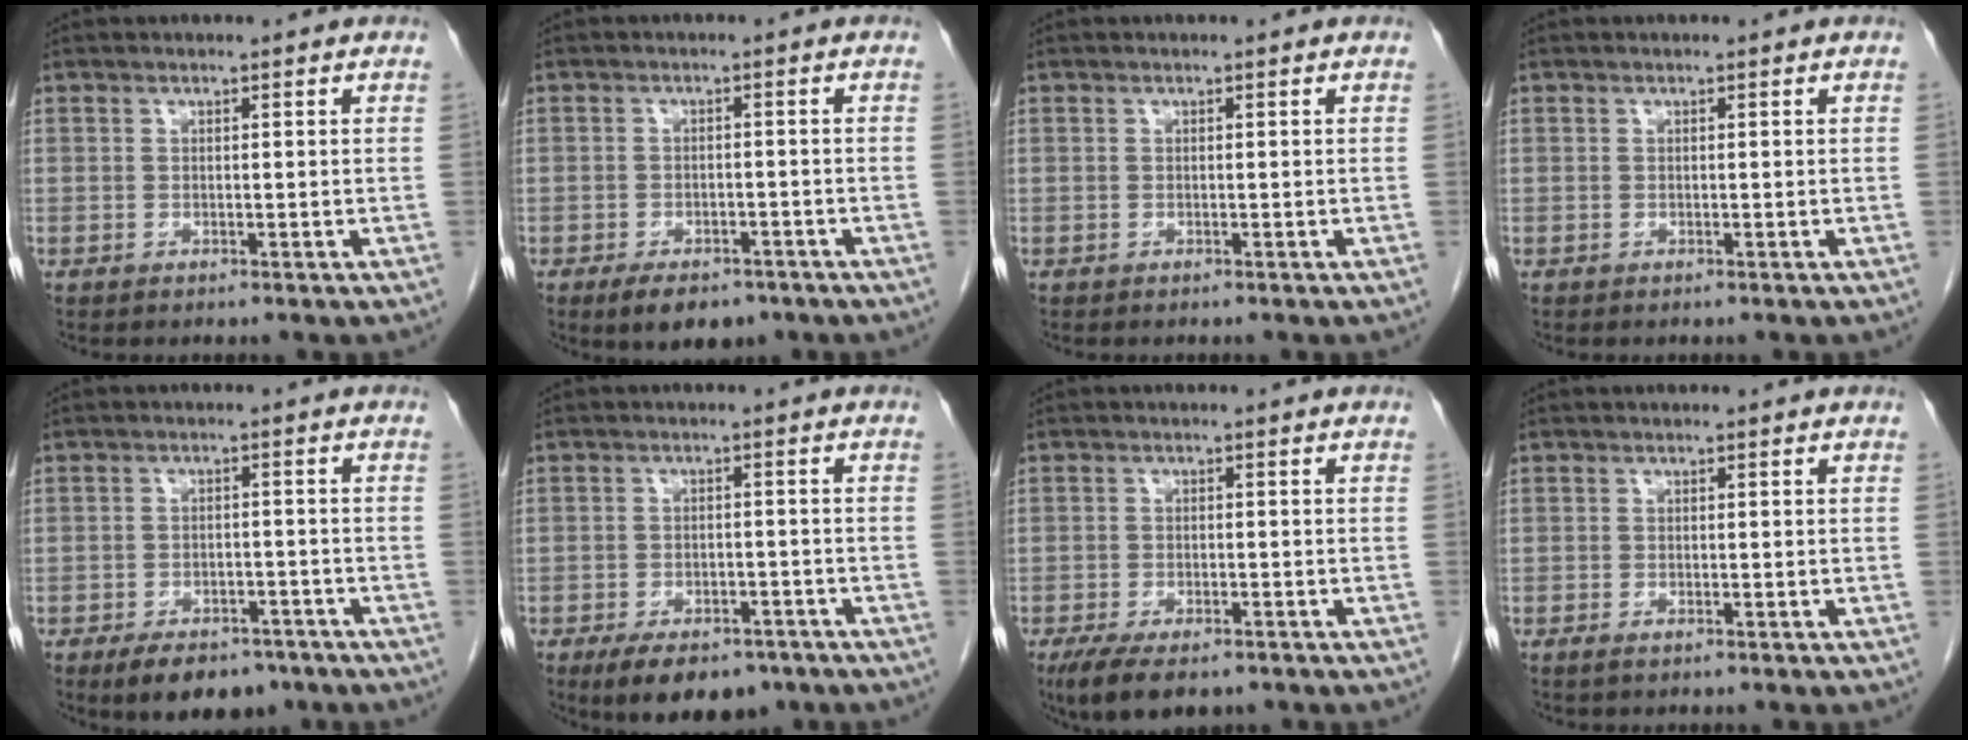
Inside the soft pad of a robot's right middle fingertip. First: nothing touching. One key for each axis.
{"total": 6.5, "fx": -4.7, "fy": 3.1, "fz": 3.3, "tx": -0.050, "ty": -0.002, "tz": -0.069}
{"total": 0.0}
{"total": 0.0}
{"total": 8.4, "fx": -6.2, "fy": 4.1, "fz": 3.9, "tx": -0.054, "ty": 0.001, "tz": -0.093}
{"total": 10.0, "fx": -7.3, "fy": 4.5, "fz": 5.1, "tx": -0.074, "ty": -0.003, "tz": -0.109}
{"total": 7.7, "fx": -5.6, "fy": 2.7, "fz": 4.5, "tx": -0.075, "ty": -0.012, "tz": -0.088}
{"total": 1.0, "fx": -0.6, "fy": 0.3, "fz": 0.7, "tx": -0.014, "ty": -0.001, "tz": -0.008}